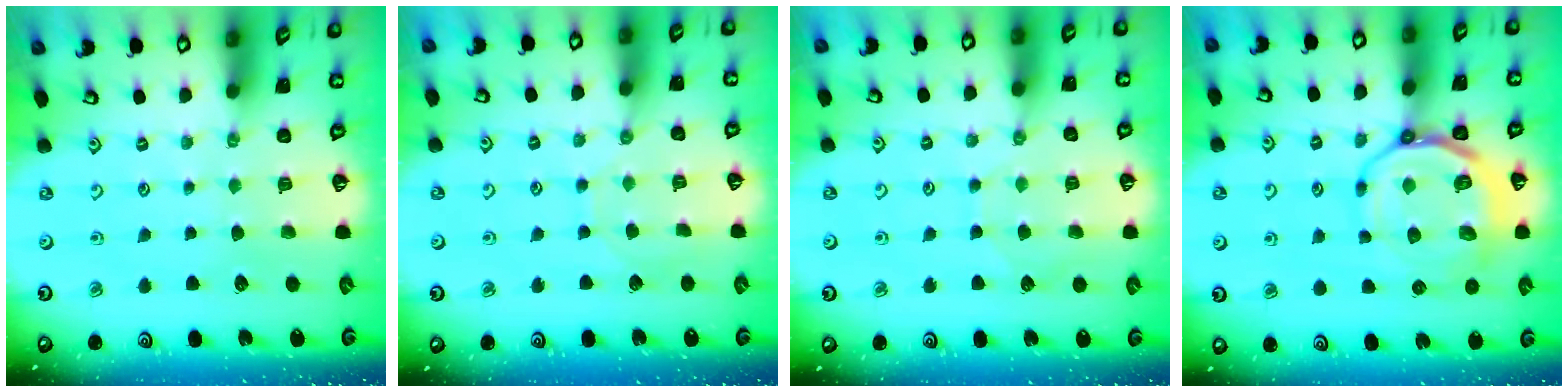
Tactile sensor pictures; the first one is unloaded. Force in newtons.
{"total": 5.0, "press": 5.0, "slide": 0.5}
{"total": 6.2, "press": 6.2, "slide": 0.6}
{"total": 14.0, "press": 13.8, "slide": 2.3}